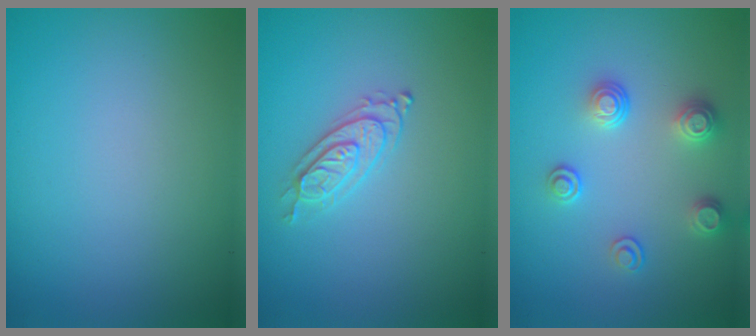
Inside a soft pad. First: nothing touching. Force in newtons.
{"total": 2.2, "press": 2.1, "slide": 0.7}
{"total": 2.7, "press": 2.5, "slide": 0.9}